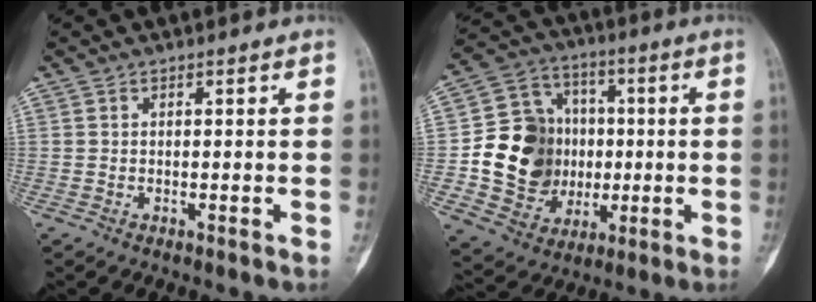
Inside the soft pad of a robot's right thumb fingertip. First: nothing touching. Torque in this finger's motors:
{"motor_torque": [-0.10, 0.55, 0.59, -0.56, 0.09]}